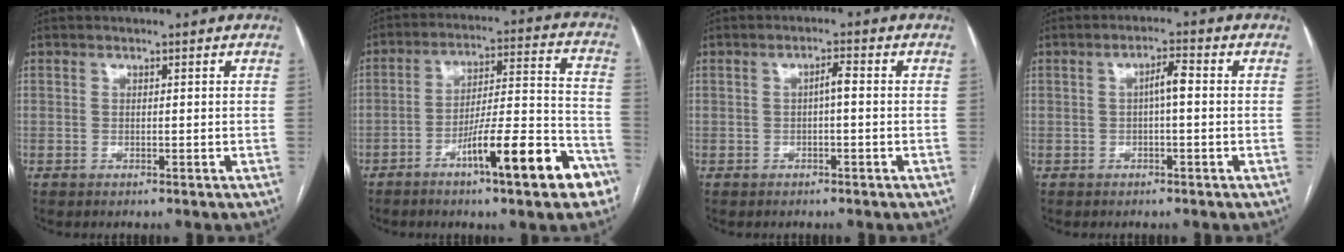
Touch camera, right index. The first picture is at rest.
{"total": 15.7, "force": [-8.7, 1.9, 12.9], "torque": [-0.178, 0.016, -0.126]}
{"total": 1.9, "force": [-0.2, 0.3, 1.9], "torque": [-0.031, 0.005, -0.003]}
{"total": 2.9, "force": [0.0, 0.5, 2.9], "torque": [-0.048, 0.008, 0.000]}